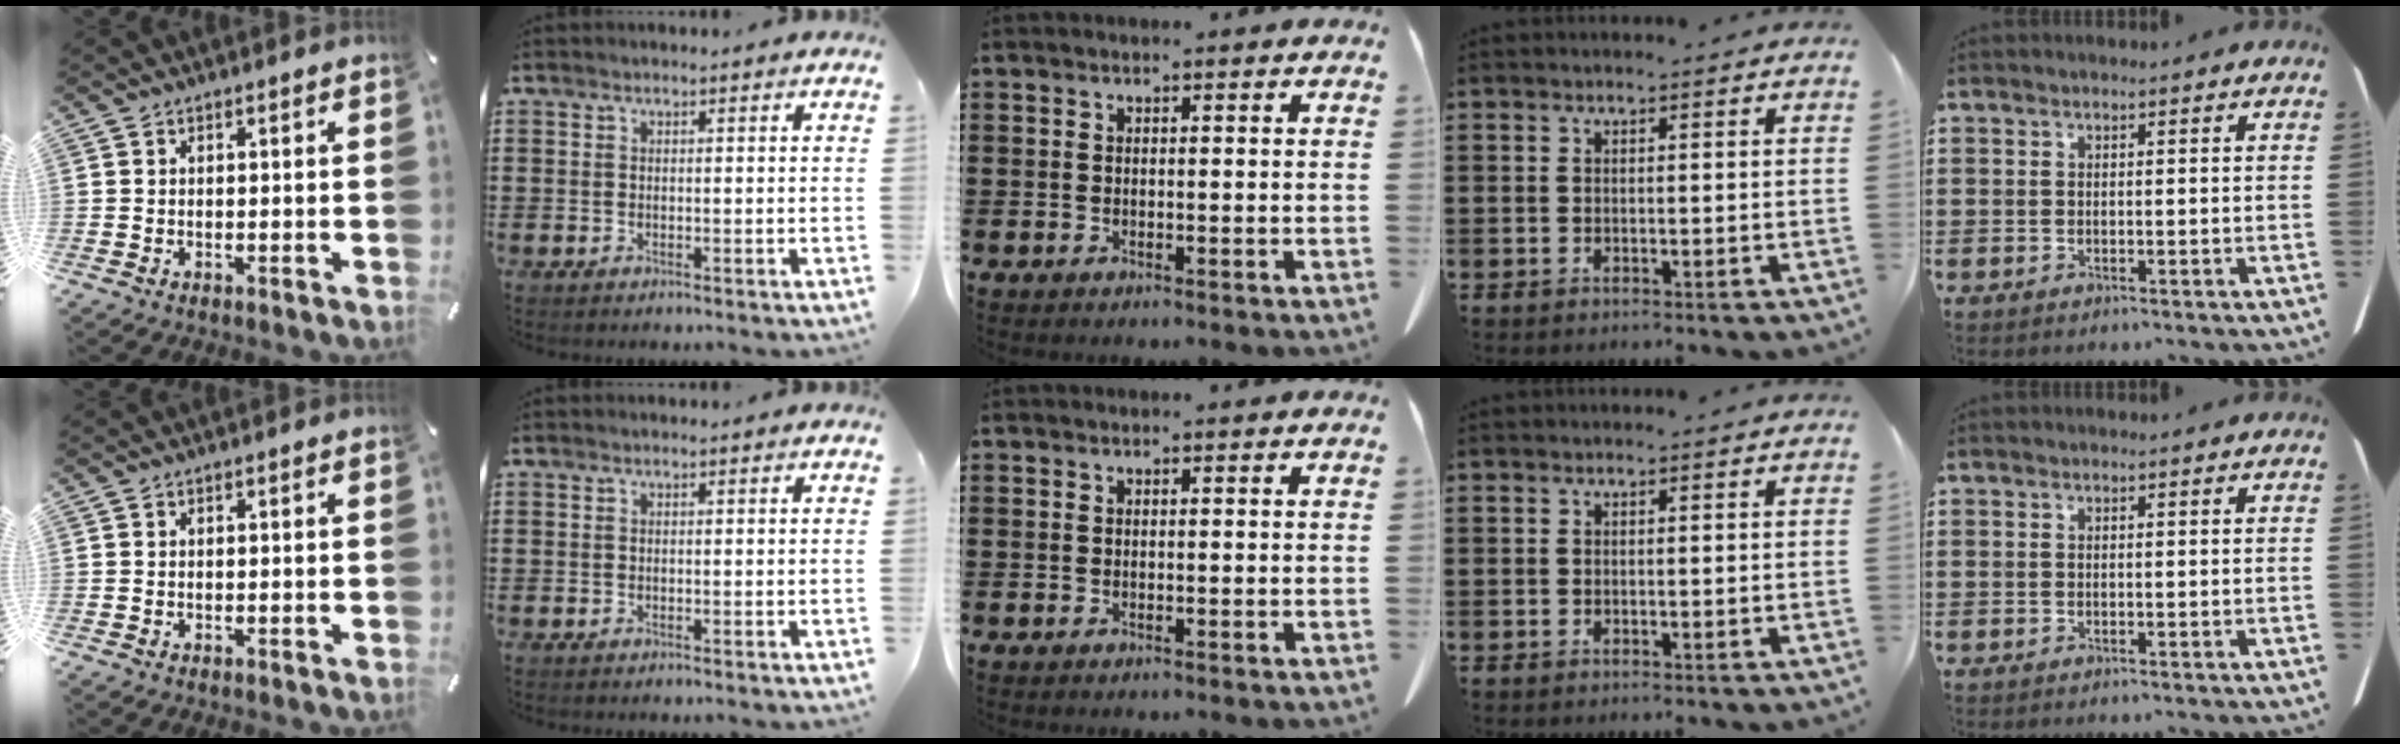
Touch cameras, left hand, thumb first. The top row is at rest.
{}